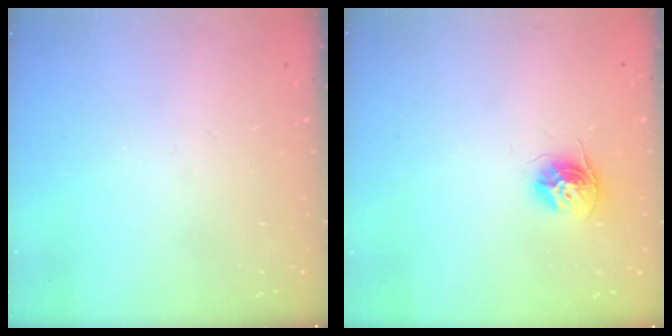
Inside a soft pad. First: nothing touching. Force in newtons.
{"total": 10.6, "press": 10.5, "slide": 0.8}